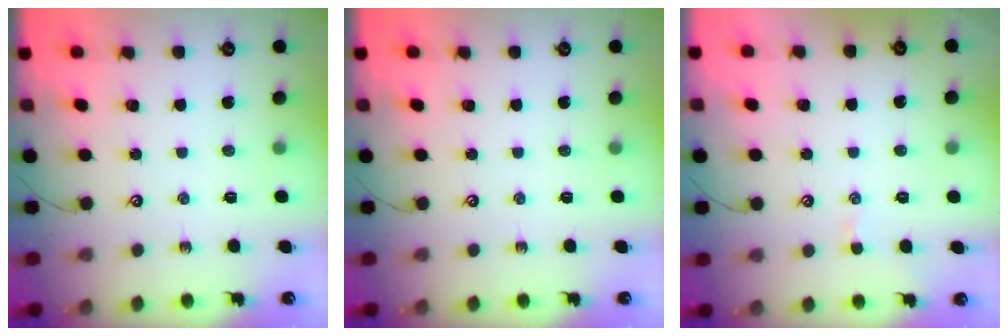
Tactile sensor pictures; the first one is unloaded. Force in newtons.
{"total": 0.0}
{"total": 1.0, "press": 0.8, "slide": 0.4}